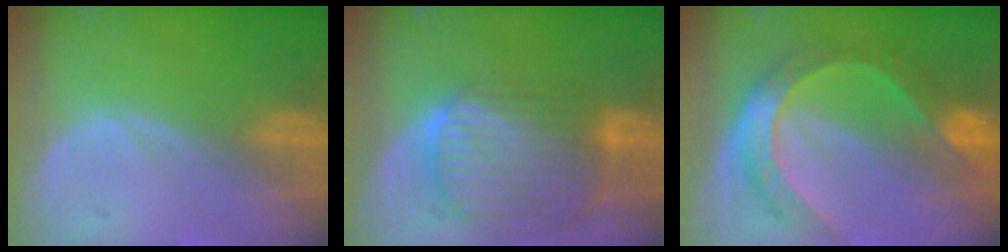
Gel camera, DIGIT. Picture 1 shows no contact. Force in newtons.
{"total": 10.3, "press": 8.7, "slide": 5.6}
{"total": 8.3, "press": 8.2, "slide": 0.8}